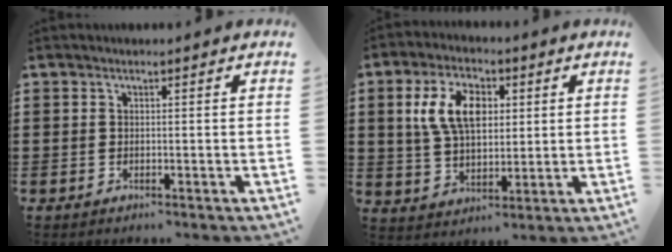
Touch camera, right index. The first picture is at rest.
{"total": 8.8, "force": [2.5, 5.2, 6.6], "torque": [-0.156, 0.015, 0.042]}